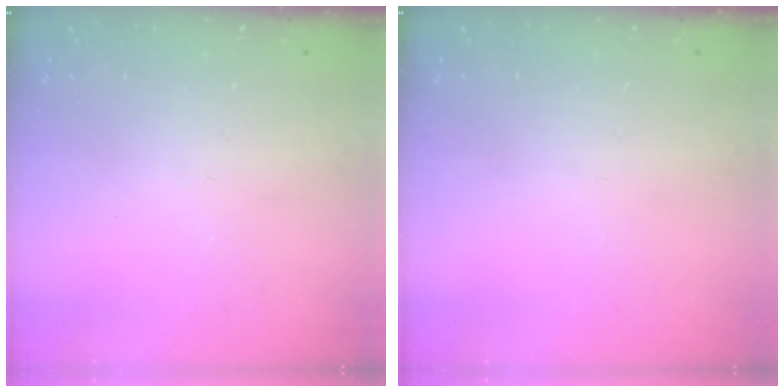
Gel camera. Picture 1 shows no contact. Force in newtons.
{"total": 0.0}